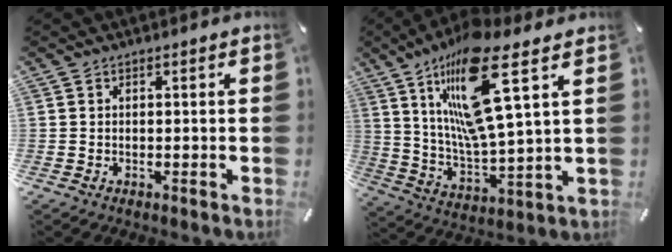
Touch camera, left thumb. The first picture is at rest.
{"total": 20.1, "force": [10.8, 4.0, 16.5], "torque": [-0.330, -0.046, 0.164]}